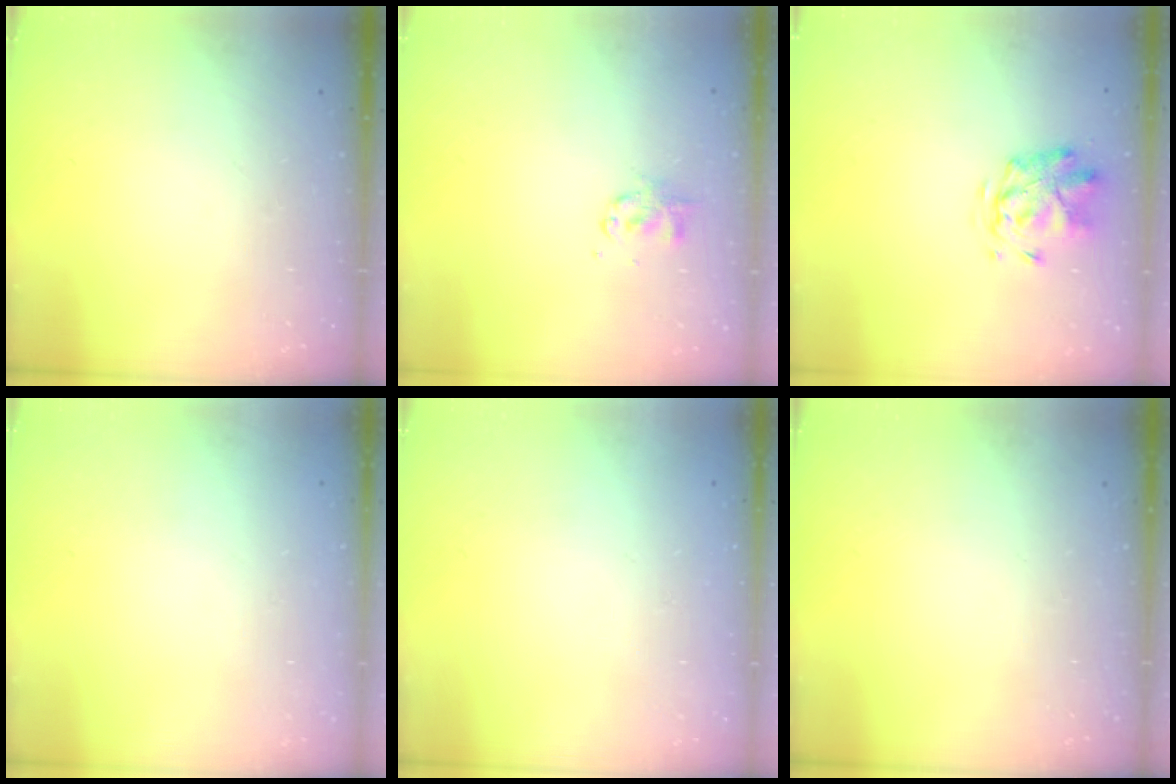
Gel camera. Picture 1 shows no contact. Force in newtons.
{"total": 2.8, "press": 2.7, "slide": 0.4}
{"total": 2.8, "press": 2.4, "slide": 1.4}
{"total": 1.9, "press": 1.9, "slide": 0.2}
{"total": 1.6, "press": 1.6, "slide": 0.2}
{"total": 0.0}